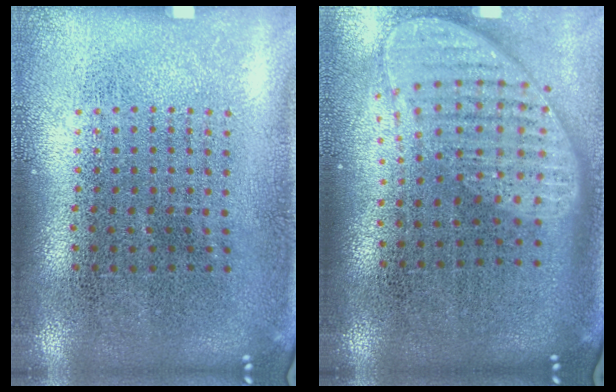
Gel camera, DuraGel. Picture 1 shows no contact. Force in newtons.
{"total": 2.0, "press": 1.6, "slide": 1.2}